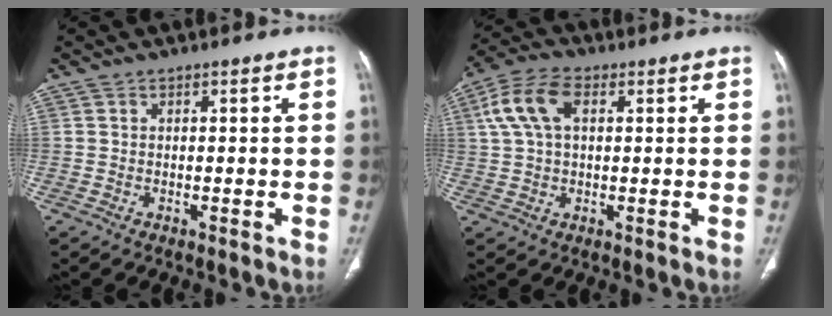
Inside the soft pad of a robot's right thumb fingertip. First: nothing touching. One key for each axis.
{"total": 9.2, "fx": 2.6, "fy": 5.3, "fz": 7.0, "tx": -0.150, "ty": 0.022, "tz": 0.048}